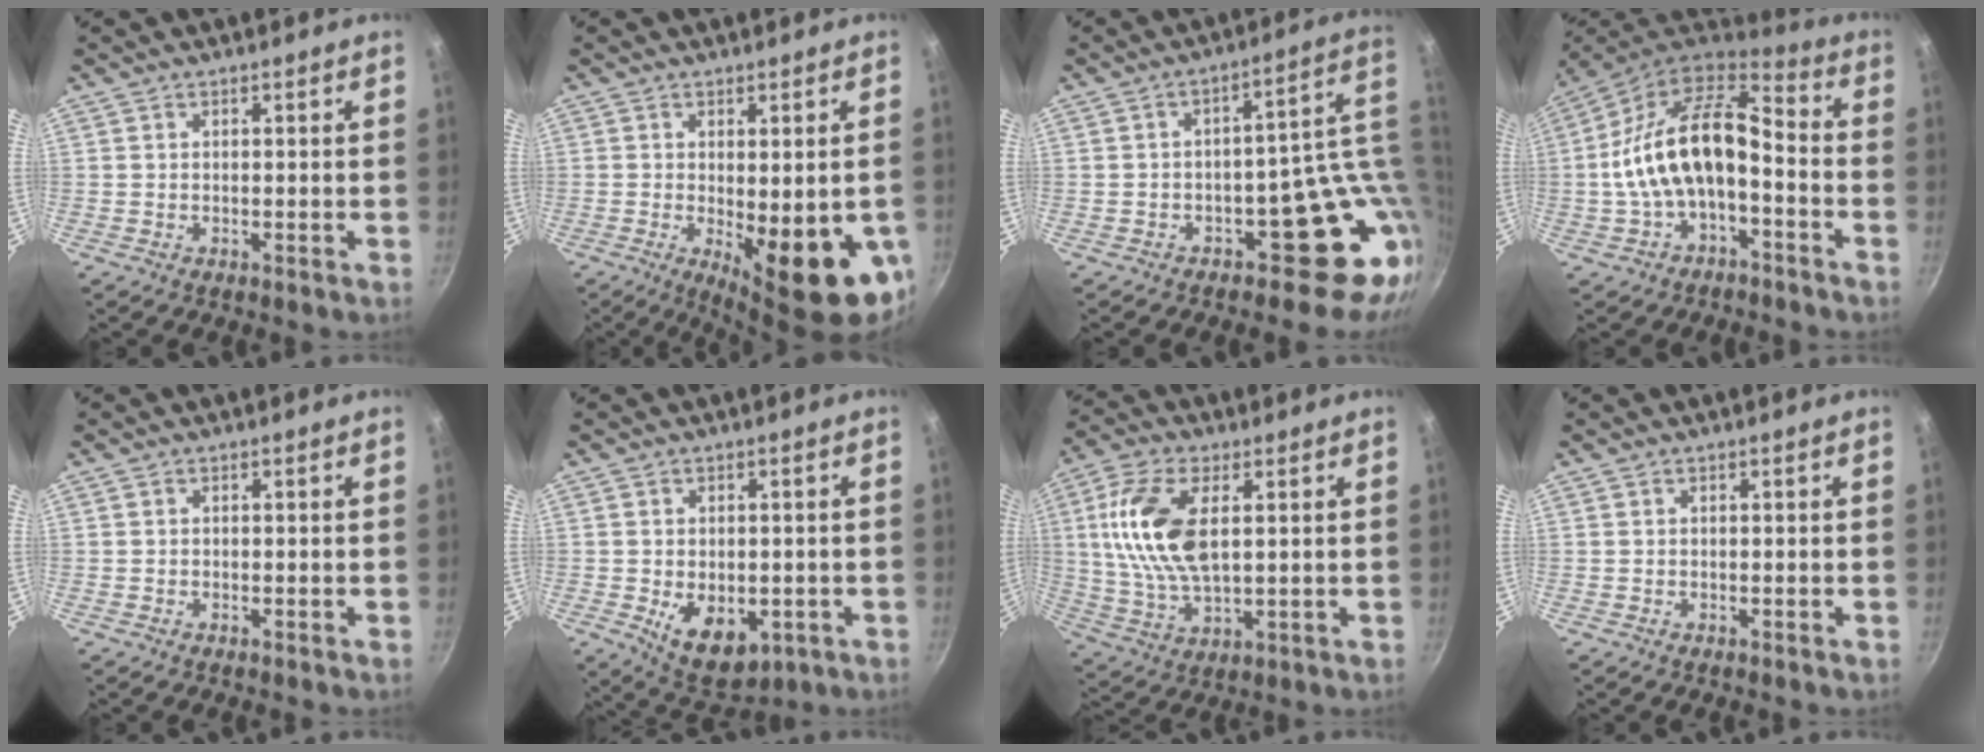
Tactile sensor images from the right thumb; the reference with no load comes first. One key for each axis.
{"total": 15.5, "fx": -3.4, "fy": 5.4, "fz": 14.1, "tx": -0.164, "ty": -0.019, "tz": -0.030}
{"total": 14.2, "fx": -1.0, "fy": 9.7, "fz": 10.3, "tx": -0.043, "ty": 0.023, "tz": -0.009}
{"total": 17.0, "fx": -3.0, "fy": 9.1, "fz": 14.1, "tx": -0.246, "ty": 0.057, "tz": -0.062}
{"total": 0.0}
{"total": 9.7, "fx": -2.2, "fy": 6.3, "fz": 7.0, "tx": -0.078, "ty": -0.009, "tz": -0.015}
{"total": 15.0, "fx": 3.1, "fy": 7.8, "fz": 12.5, "tx": -0.242, "ty": -0.003, "tz": 0.060}
{"total": 0.0}